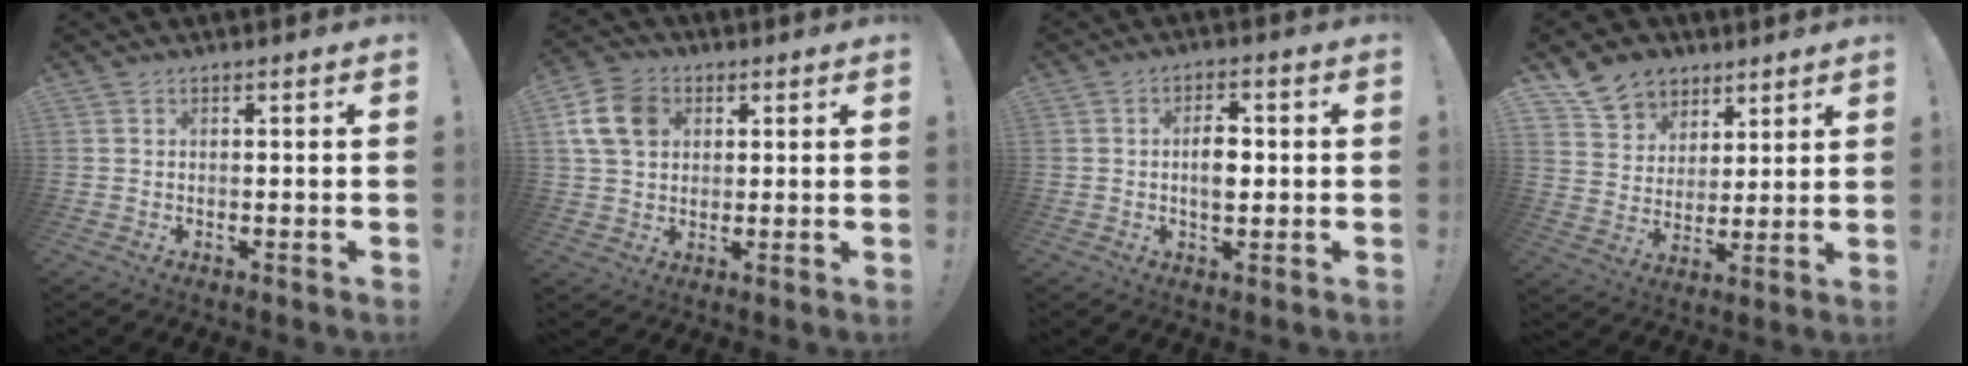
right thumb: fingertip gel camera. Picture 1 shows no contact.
{"total": 11.9, "force": [3.7, 9.0, 6.8], "torque": [-0.130, 0.000, 0.078]}
{"total": 6.0, "force": [-0.1, 3.6, 4.8], "torque": [-0.082, 0.007, -0.006]}
{"total": 10.8, "force": [7.5, 7.6, 2.0], "torque": [-0.033, -0.055, 0.149]}